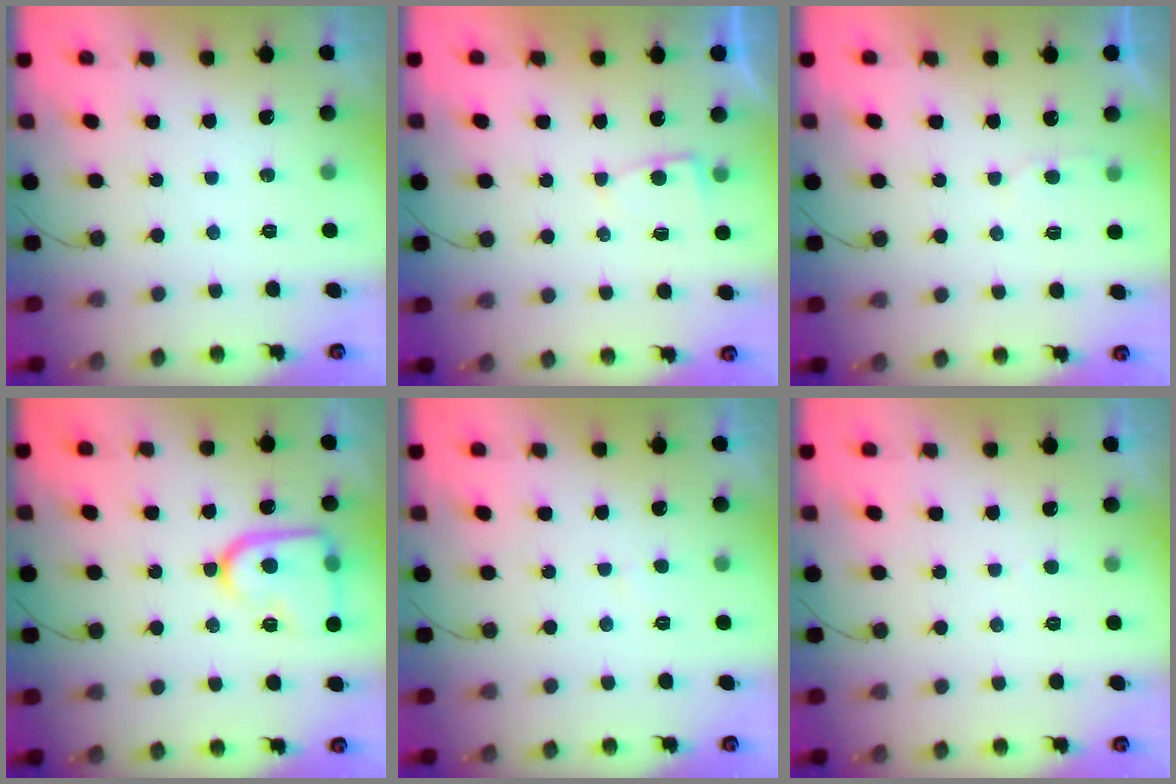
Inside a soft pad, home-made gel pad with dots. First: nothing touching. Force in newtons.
{"total": 2.4, "press": 2.4, "slide": 0.4}
{"total": 2.7, "press": 2.7, "slide": 0.3}
{"total": 16.8, "press": 16.7, "slide": 1.6}
{"total": 1.6, "press": 1.6, "slide": 0.1}
{"total": 1.9, "press": 1.9, "slide": 0.3}